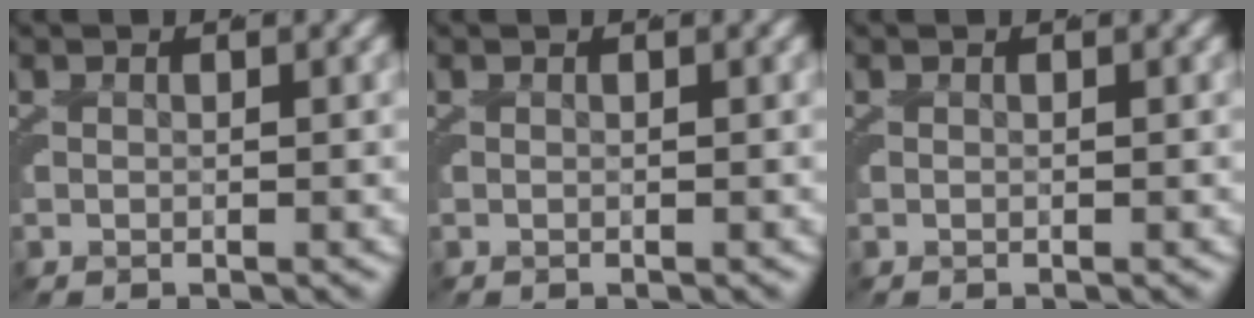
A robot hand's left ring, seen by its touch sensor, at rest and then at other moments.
{"total": 0.0}
{"total": 0.0}